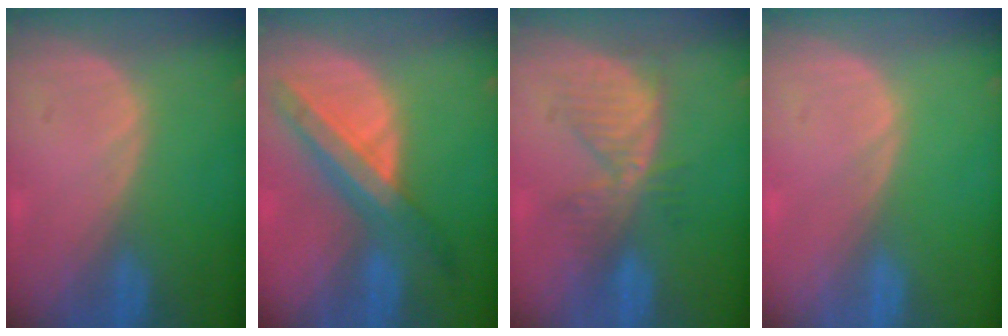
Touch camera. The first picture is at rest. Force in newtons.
{"total": 8.1, "press": 7.2, "slide": 3.7}
{"total": 6.0, "press": 5.9, "slide": 1.1}
{"total": 0.0}